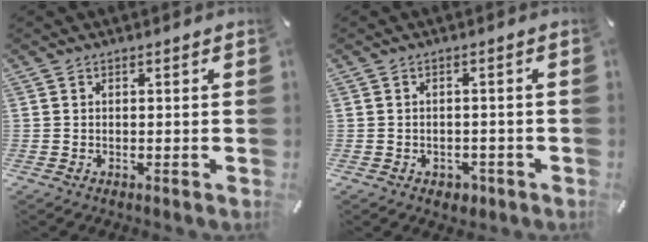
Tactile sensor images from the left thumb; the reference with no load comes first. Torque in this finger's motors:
{"motor_torque": [-0.01, 0.01, 0.06, 0.07, 0.00]}